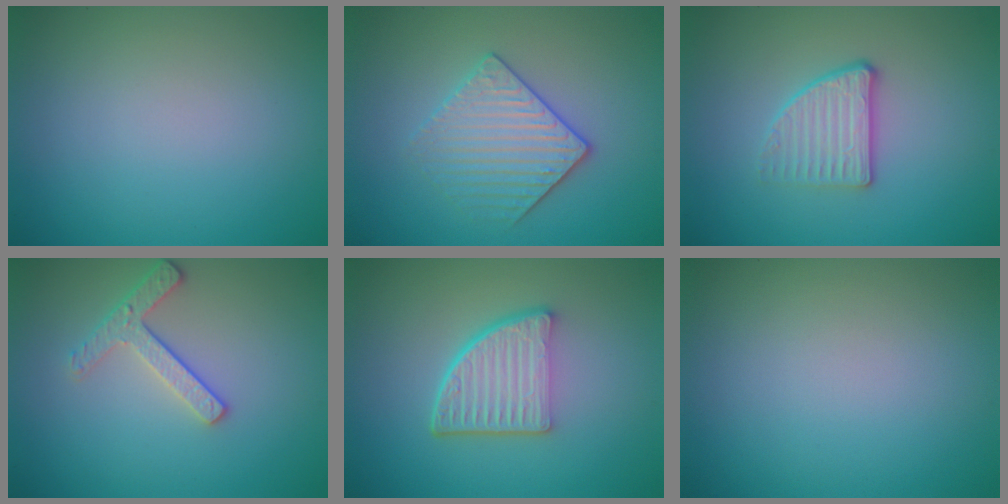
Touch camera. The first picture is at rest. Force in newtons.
{"total": 3.4, "press": 3.2, "slide": 1.0}
{"total": 2.9, "press": 2.5, "slide": 1.4}
{"total": 2.4, "press": 2.3, "slide": 0.8}
{"total": 5.4, "press": 3.9, "slide": 3.8}
{"total": 0.0}